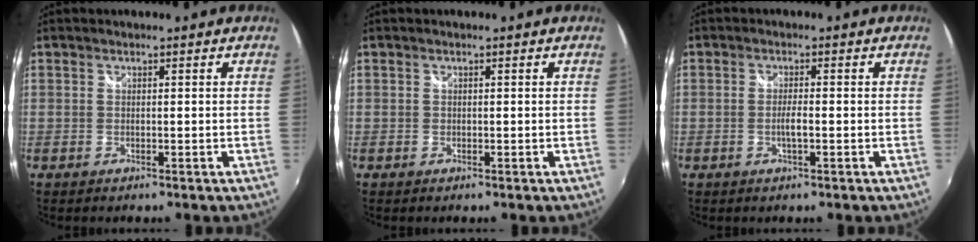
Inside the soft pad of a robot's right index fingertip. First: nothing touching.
{"total": 0.0}
{"total": 2.2, "force": [-0.7, 0.2, 2.0], "torque": [-0.039, -0.003, -0.012]}